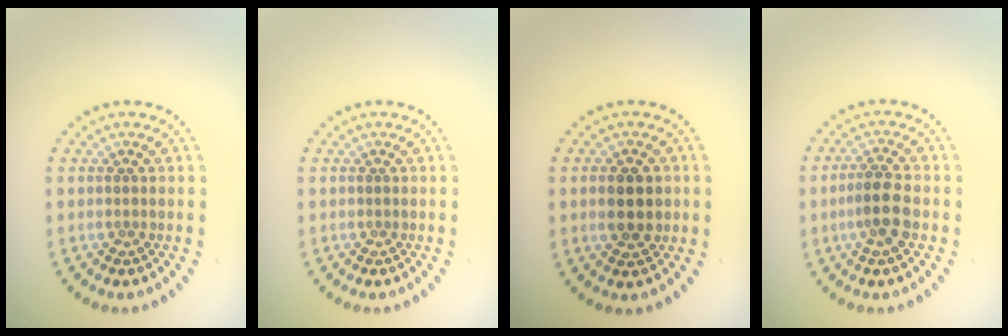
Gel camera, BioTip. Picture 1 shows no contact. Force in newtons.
{"total": 0.0}
{"total": 3.1, "press": 3.1, "slide": 0.2}
{"total": 3.4, "press": 3.2, "slide": 1.1}